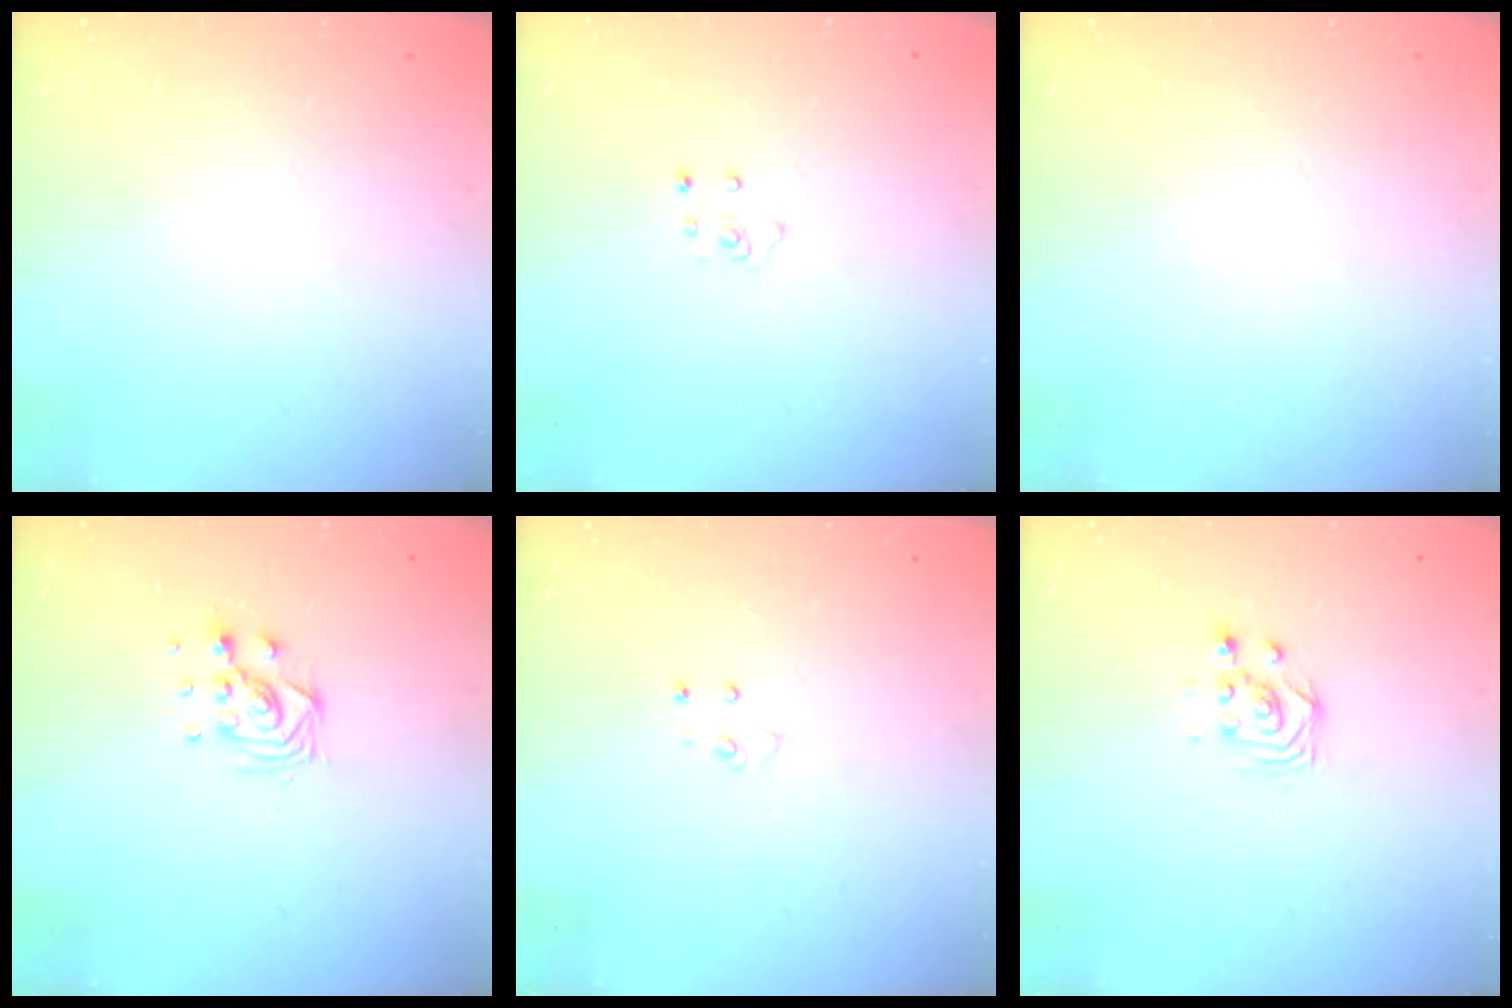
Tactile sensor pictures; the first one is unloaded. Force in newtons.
{"total": 3.6, "press": 3.6, "slide": 0.3}
{"total": 0.0}
{"total": 7.9, "press": 7.9, "slide": 0.5}
{"total": 3.6, "press": 3.6, "slide": 0.4}
{"total": 2.9, "press": 2.9, "slide": 0.4}